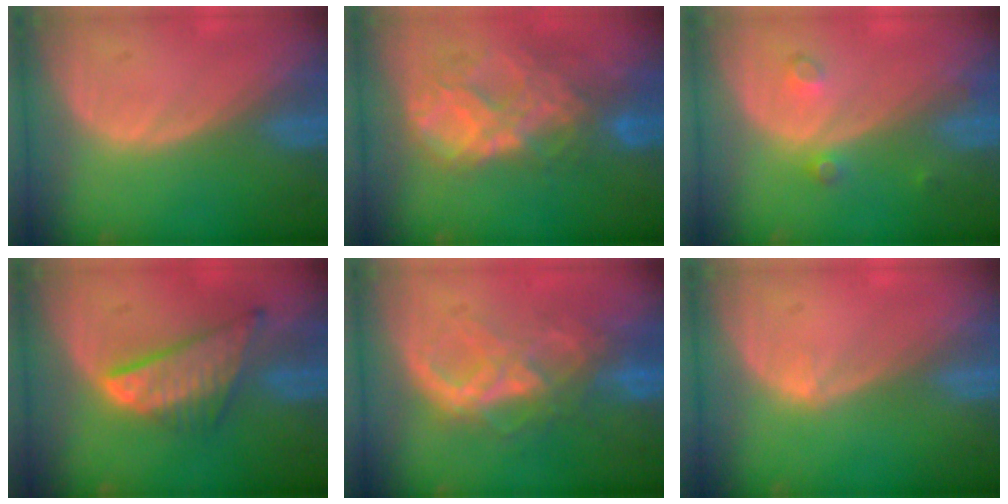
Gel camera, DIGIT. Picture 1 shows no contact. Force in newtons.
{"total": 9.0, "press": 7.7, "slide": 4.6}
{"total": 2.5, "press": 2.1, "slide": 1.3}
{"total": 8.3, "press": 7.1, "slide": 4.4}
{"total": 7.7, "press": 7.4, "slide": 2.0}
{"total": 0.6, "press": 0.4, "slide": 0.5}